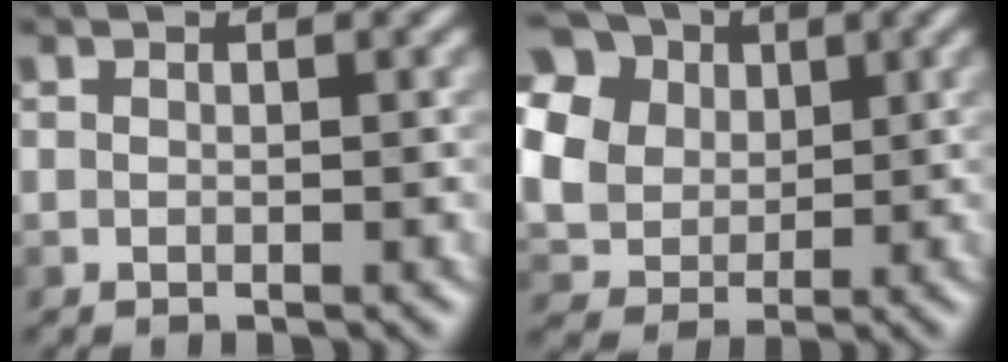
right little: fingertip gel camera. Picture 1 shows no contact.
{"total": 16.0, "force": [6.1, 12.5, 7.9], "torque": [-0.196, 0.027, 0.114]}